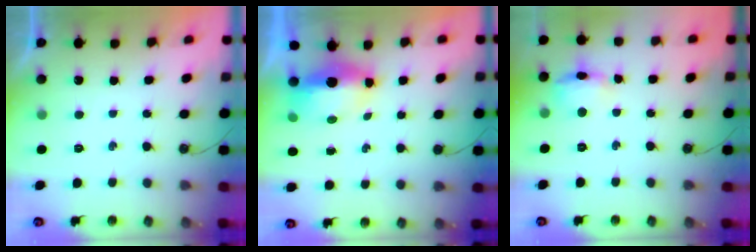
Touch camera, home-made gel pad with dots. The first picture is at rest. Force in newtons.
{"total": 6.8, "press": 6.8, "slide": 0.8}
{"total": 9.9, "press": 9.8, "slide": 1.2}